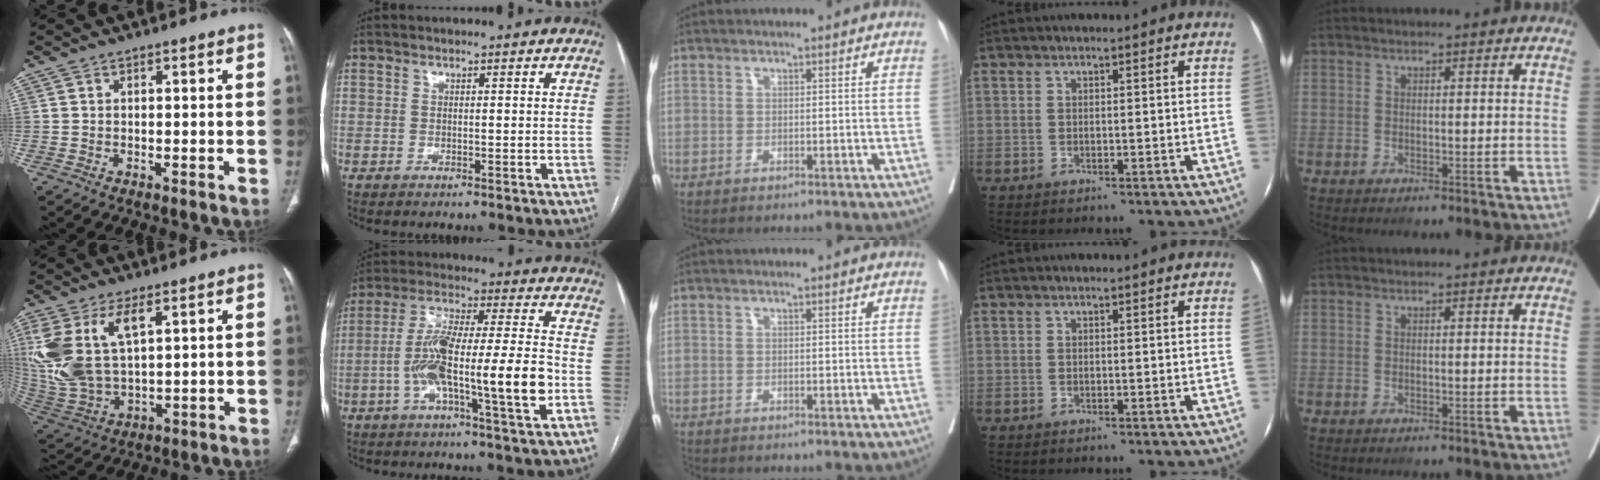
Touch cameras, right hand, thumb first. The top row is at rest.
{"thumb": {"total": 17.8, "force": [5.9, 9.4, 13.9], "torque": [-0.313, -0.015, 0.126]}, "index": {"total": 15.9, "force": [-3.9, 1.2, 15.4], "torque": [-0.279, 0.008, -0.070]}, "middle": {"total": 1.6, "force": [-1.6, 0.4, 0.3], "torque": [-0.011, -0.006, -0.028]}}